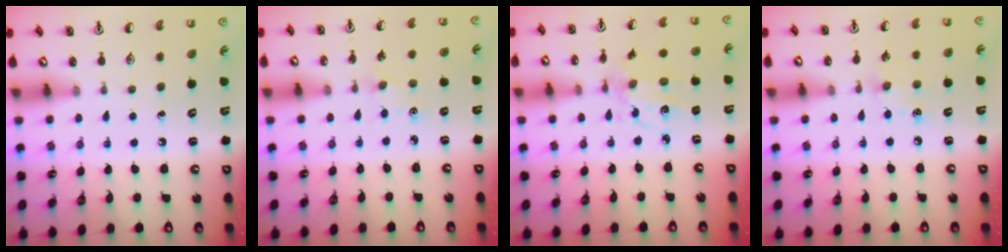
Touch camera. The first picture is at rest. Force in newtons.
{"total": 0.7, "press": 0.7, "slide": 0.1}
{"total": 5.5, "press": 5.2, "slide": 1.7}
{"total": 6.6, "press": 6.5, "slide": 0.7}